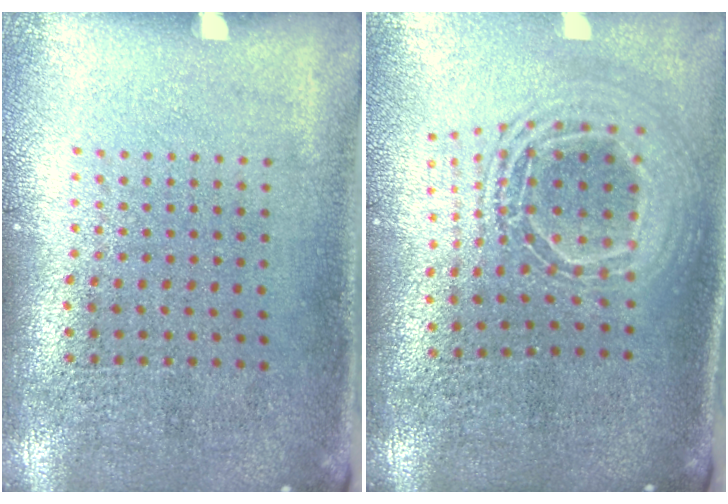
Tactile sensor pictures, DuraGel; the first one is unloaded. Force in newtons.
{"total": 2.0, "press": 1.7, "slide": 1.2}